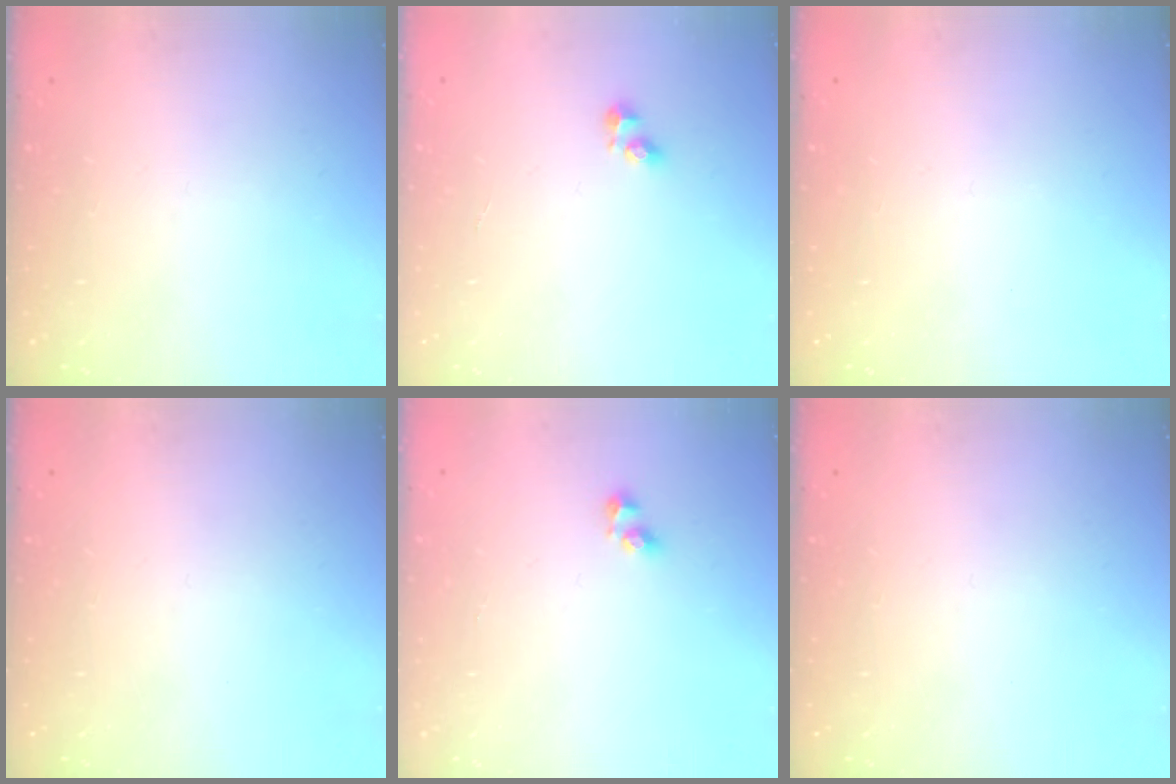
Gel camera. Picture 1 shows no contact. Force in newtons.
{"total": 2.5, "press": 2.5, "slide": 0.2}
{"total": 0.0}
{"total": 0.0}
{"total": 3.5, "press": 3.4, "slide": 0.9}
{"total": 0.0}